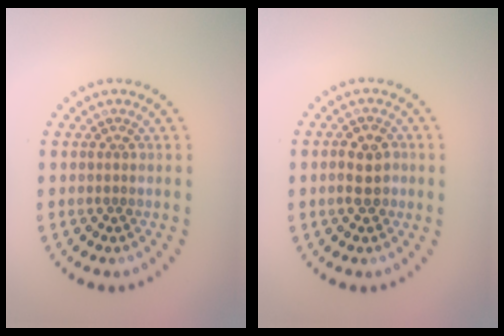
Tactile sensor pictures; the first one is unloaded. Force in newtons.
{"total": 2.6, "press": 2.6, "slide": 0.5}